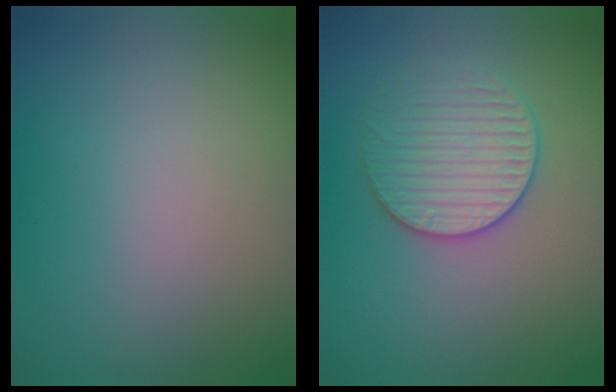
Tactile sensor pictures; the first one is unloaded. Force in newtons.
{"total": 3.2, "press": 3.1, "slide": 0.5}